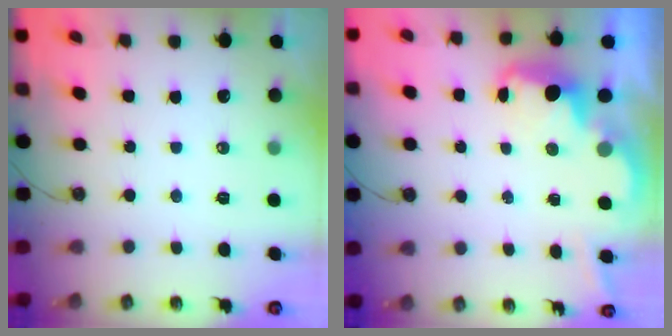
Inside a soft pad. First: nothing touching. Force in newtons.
{"total": 2.6, "press": 2.6, "slide": 0.4}